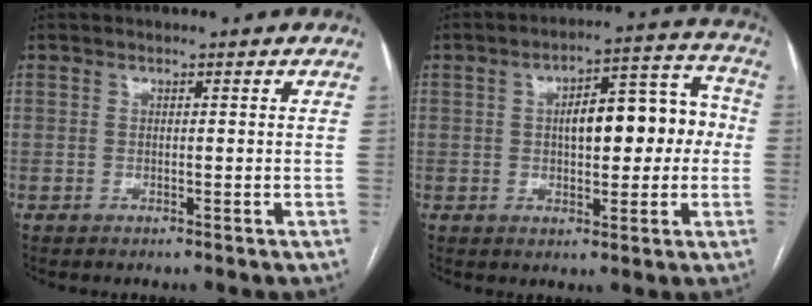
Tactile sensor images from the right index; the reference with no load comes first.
{"total": 11.6, "force": [0.4, 4.7, 10.6], "torque": [-0.144, 0.045, 0.011]}